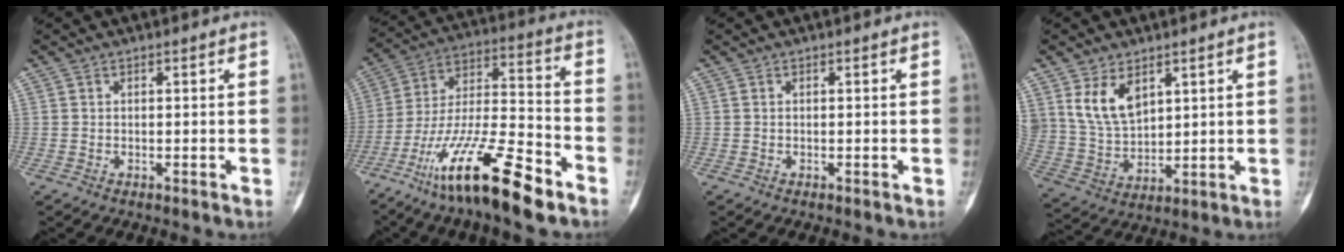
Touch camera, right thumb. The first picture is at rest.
{"total": 21.8, "force": [-13.3, 5.1, 16.5], "torque": [-0.330, 0.059, -0.238]}
{"total": 0.0}
{"total": 9.7, "force": [4.9, 5.9, 6.1], "torque": [-0.100, -0.022, 0.113]}